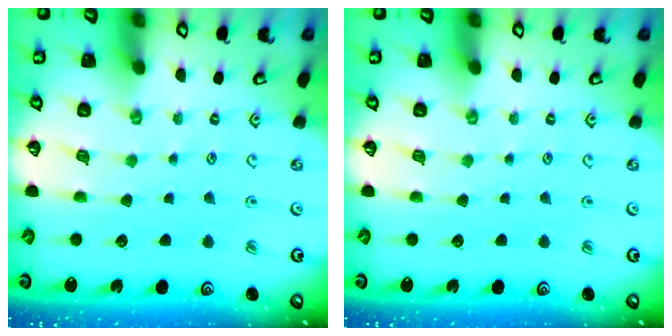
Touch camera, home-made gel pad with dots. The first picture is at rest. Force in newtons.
{"total": 0.0}